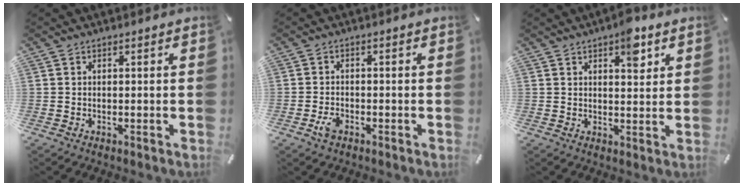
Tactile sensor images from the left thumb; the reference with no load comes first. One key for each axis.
{"total": 2.8, "fx": -1.4, "fy": 1.7, "fz": 1.7, "tx": -0.046, "ty": -0.001, "tz": -0.028}
{"total": 6.3, "fx": 3.6, "fy": 2.9, "fz": 4.3, "tx": -0.045, "ty": -0.018, "tz": 0.055}